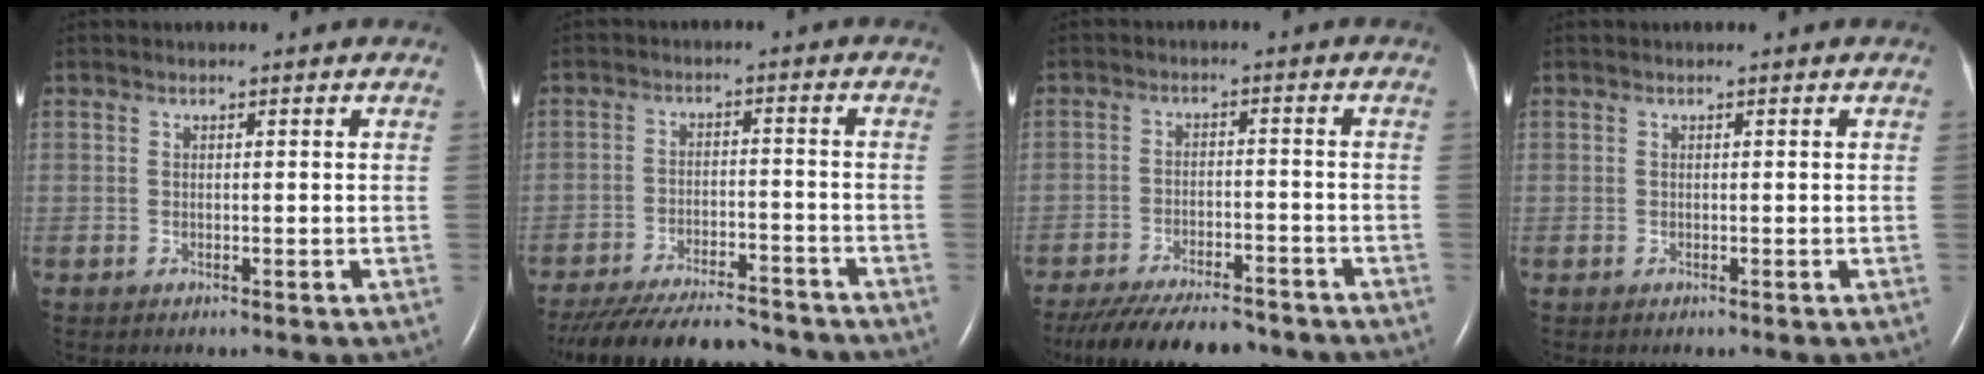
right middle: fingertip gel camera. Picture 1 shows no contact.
{"total": 17.3, "force": [-15.6, 3.6, 6.8], "torque": [-0.147, -0.023, -0.230]}
{"total": 15.2, "force": [-13.1, 3.9, 6.7], "torque": [-0.142, -0.021, -0.193]}
{"total": 0.0}